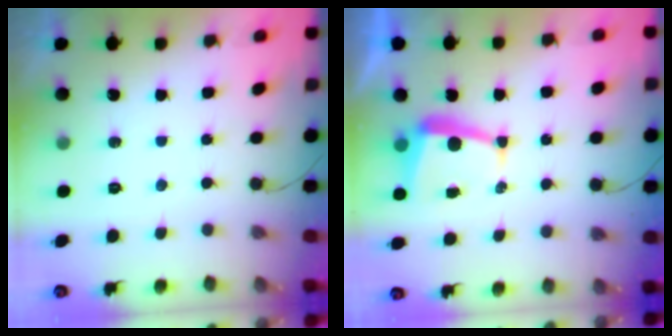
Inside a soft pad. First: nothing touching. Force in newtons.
{"total": 7.2, "press": 7.1, "slide": 1.0}